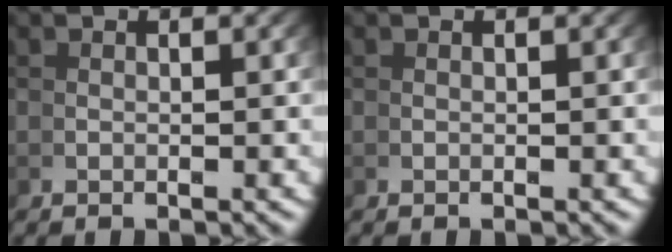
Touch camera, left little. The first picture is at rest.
{"total": 0.0}